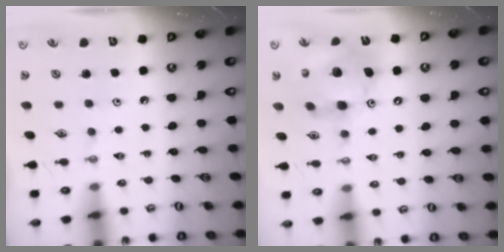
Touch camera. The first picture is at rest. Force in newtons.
{"total": 12.9, "press": 12.9, "slide": 1.1}